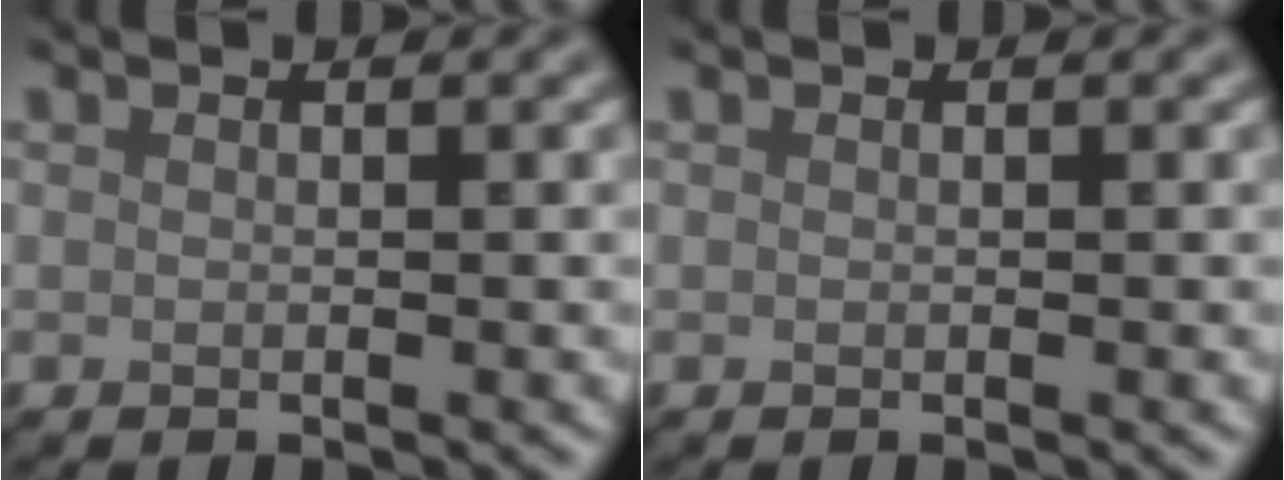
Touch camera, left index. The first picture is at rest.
{"total": 0.0}